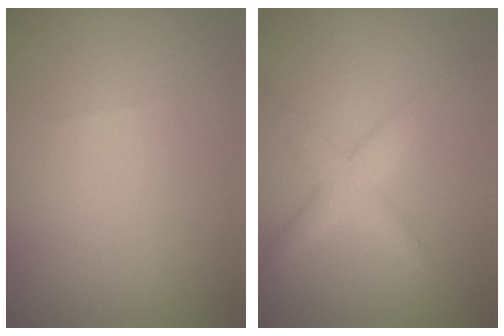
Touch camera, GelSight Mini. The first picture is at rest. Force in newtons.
{"total": 2.9, "press": 2.9, "slide": 0.1}